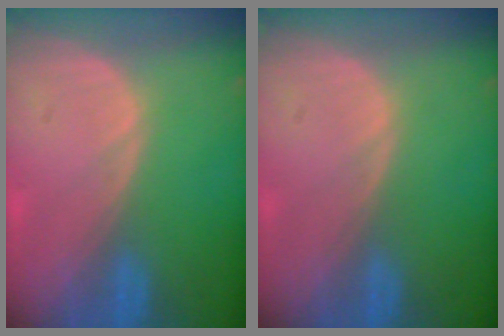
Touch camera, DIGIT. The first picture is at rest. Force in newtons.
{"total": 0.0}